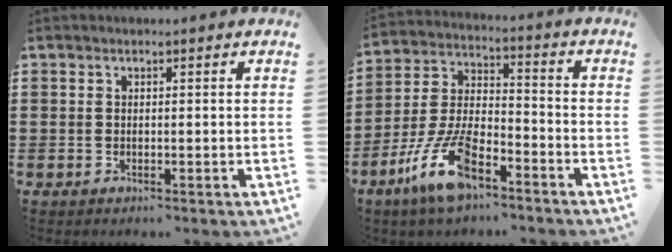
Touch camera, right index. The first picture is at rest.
{"total": 11.3, "force": [-7.0, 3.8, 8.0], "torque": [-0.184, 0.004, -0.136]}